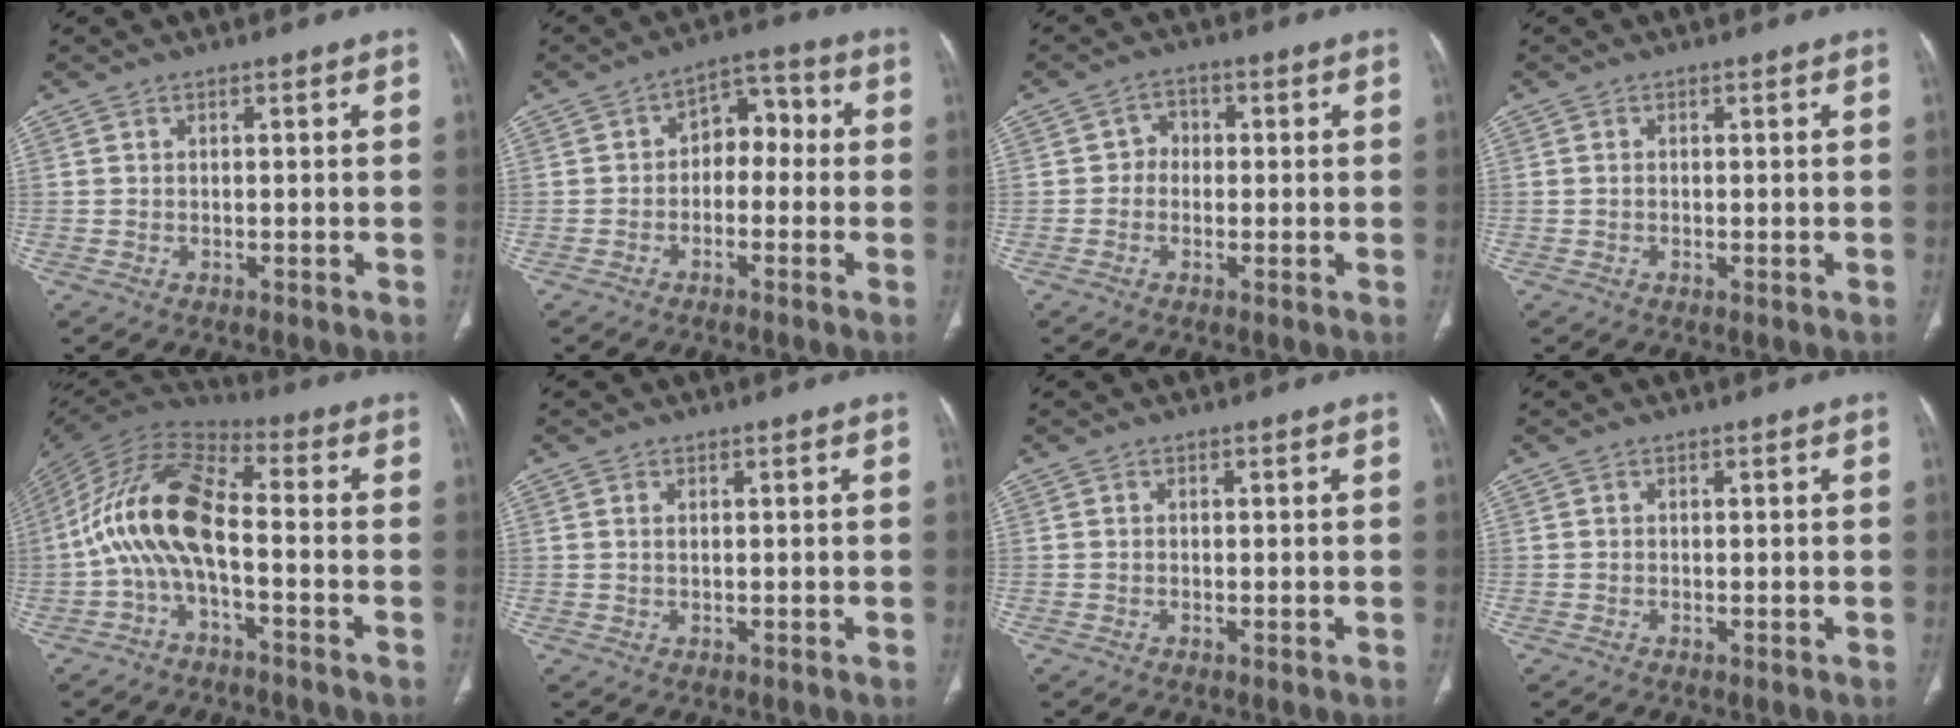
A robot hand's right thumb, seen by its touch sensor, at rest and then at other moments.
{"total": 7.1, "force": [-0.8, 4.9, 5.0], "torque": [-0.043, 0.039, -0.027]}
{"total": 3.1, "force": [-0.2, 2.8, 1.4], "torque": [0.001, 0.013, -0.015]}
{"total": 0.6, "force": [-0.1, 0.3, 0.5], "torque": [-0.012, -0.002, -0.002]}
{"total": 14.0, "force": [-2.8, 6.0, 12.4], "torque": [-0.247, 0.064, -0.065]}
{"total": 0.8, "force": [0.3, 0.3, 0.7], "torque": [-0.018, 0.003, 0.007]}
{"total": 0.5, "force": [-0.1, 0.3, 0.4], "torque": [-0.011, -0.002, -0.002]}
{"total": 0.0}